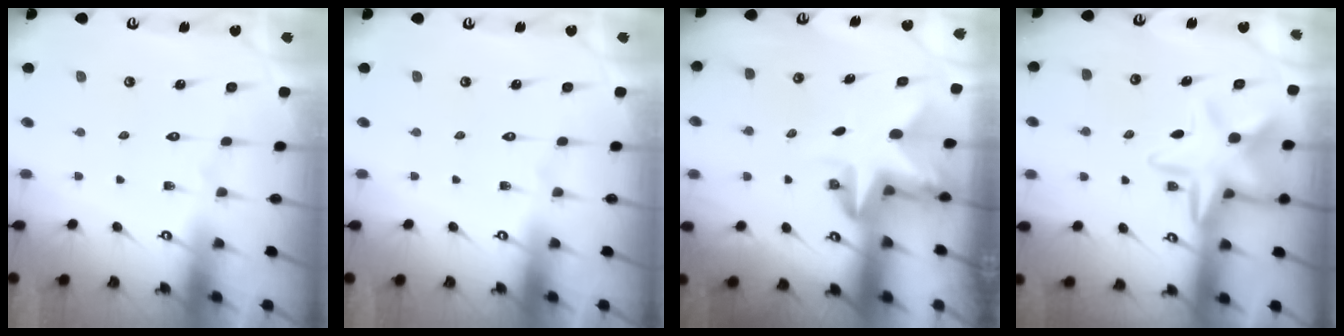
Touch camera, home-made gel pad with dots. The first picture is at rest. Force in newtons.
{"total": 0.0}
{"total": 3.1, "press": 3.0, "slide": 0.5}
{"total": 10.9, "press": 10.8, "slide": 1.7}